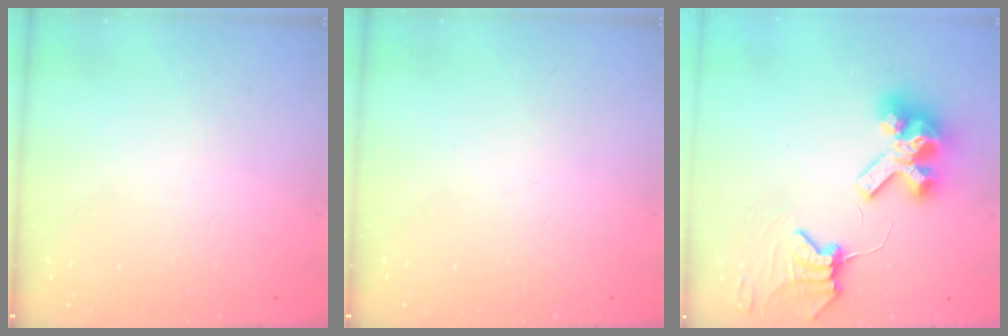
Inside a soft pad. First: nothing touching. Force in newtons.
{"total": 0.0}
{"total": 10.6, "press": 10.5, "slide": 1.4}